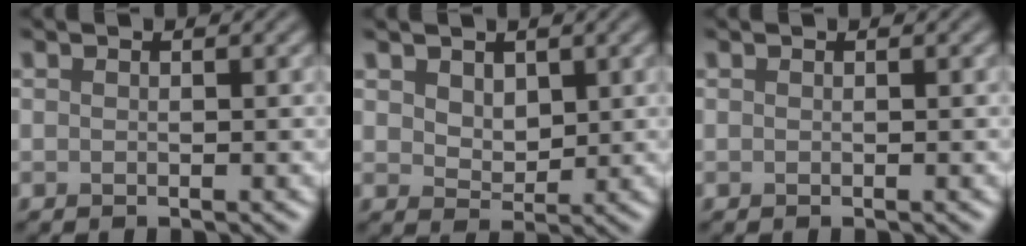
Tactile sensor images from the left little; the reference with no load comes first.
{"total": 2.2, "force": [1.1, 1.5, 1.2], "torque": [-0.025, -0.006, 0.021]}
{"total": 0.0}